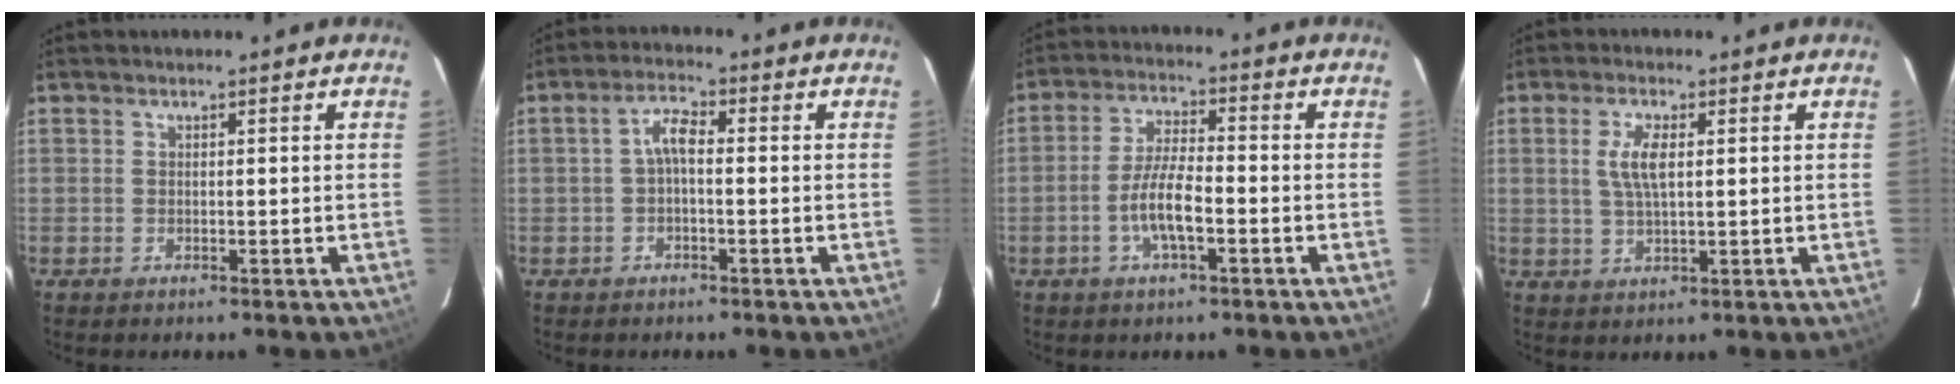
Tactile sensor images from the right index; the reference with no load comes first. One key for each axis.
{"total": 3.1, "fx": -0.5, "fy": 1.1, "fz": 2.9, "tx": -0.061, "ty": 0.012, "tz": -0.010}
{"total": 7.2, "fx": -2.7, "fy": 1.7, "fz": 6.5, "tx": -0.131, "ty": 0.003, "tz": -0.051}
{"total": 5.2, "fx": 1.1, "fy": 1.8, "fz": 4.8, "tx": -0.094, "ty": 0.002, "tz": 0.023}